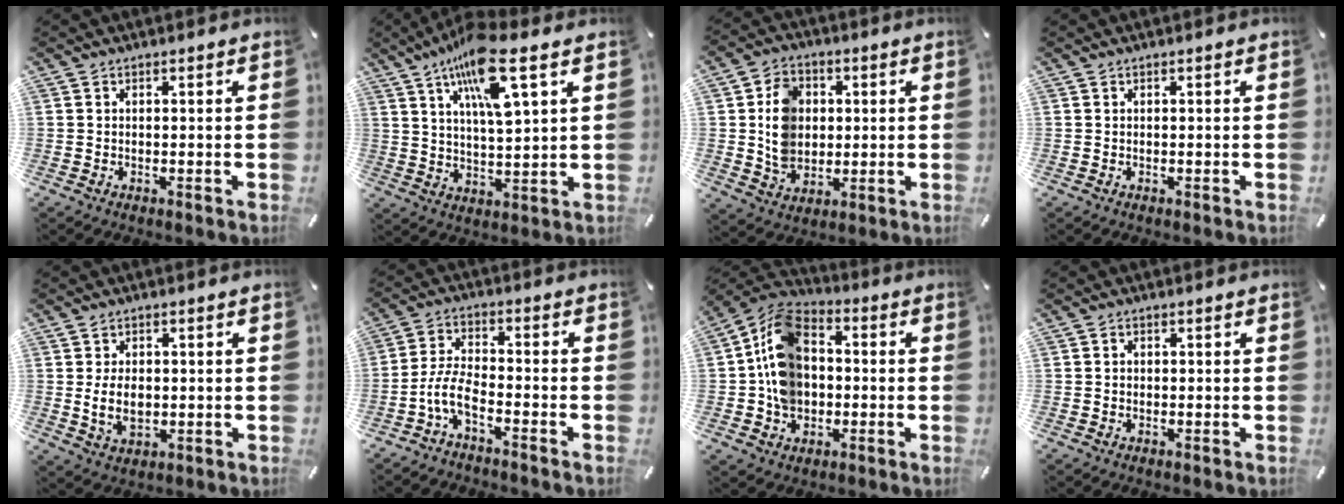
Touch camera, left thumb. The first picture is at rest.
{"total": 14.7, "force": [8.3, 3.6, 11.6], "torque": [-0.222, -0.026, 0.136]}
{"total": 10.1, "force": [1.0, 8.7, 5.0], "torque": [-0.091, 0.009, 0.019]}
{"total": 0.0}
{"total": 6.7, "force": [-0.2, 4.6, 5.0], "torque": [-0.101, -0.006, -0.009]}
{"total": 7.4, "force": [-4.4, 2.9, 5.2], "torque": [-0.119, 0.005, -0.082]}
{"total": 12.6, "force": [-0.5, 10.7, 6.8], "torque": [-0.150, 0.023, -0.010]}
{"total": 1.0, "force": [-0.1, 0.8, 0.5], "torque": [-0.010, 0.006, -0.004]}